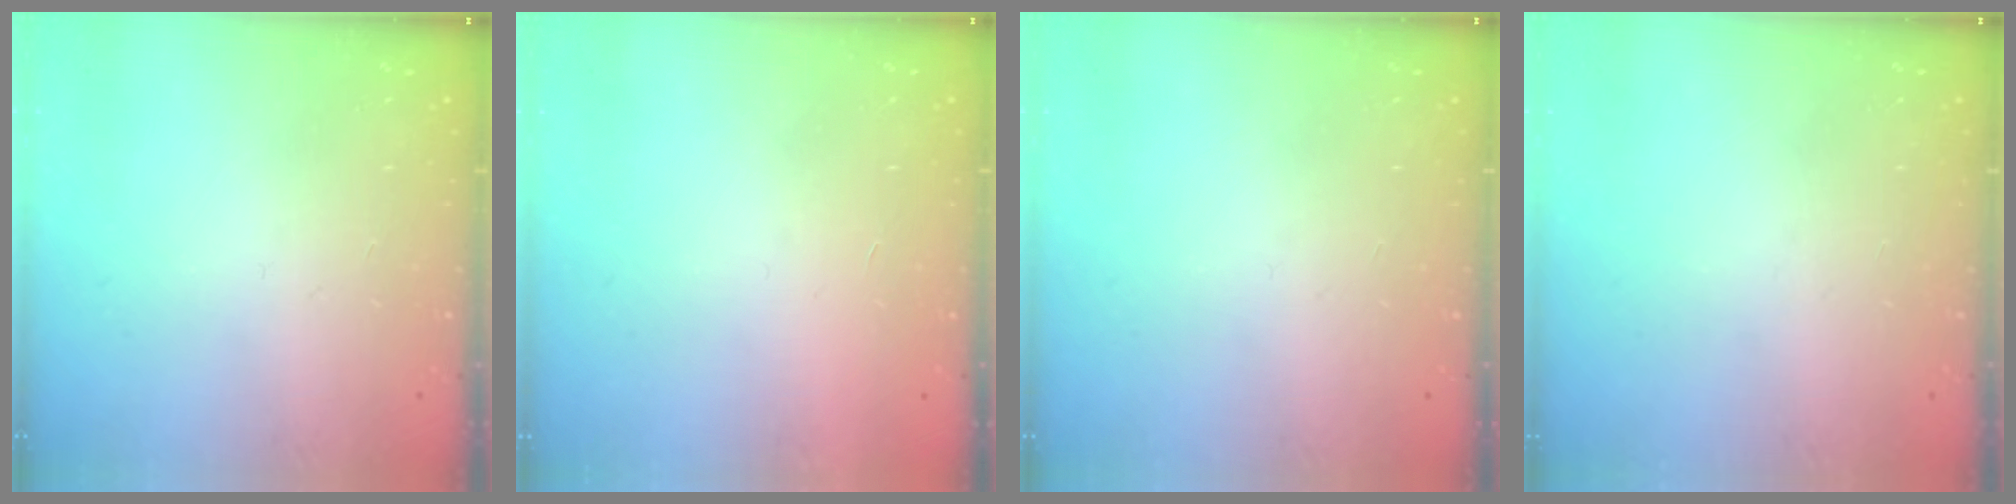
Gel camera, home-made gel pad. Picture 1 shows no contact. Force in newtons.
{"total": 1.6, "press": 1.6, "slide": 0.1}
{"total": 0.0}
{"total": 0.0}